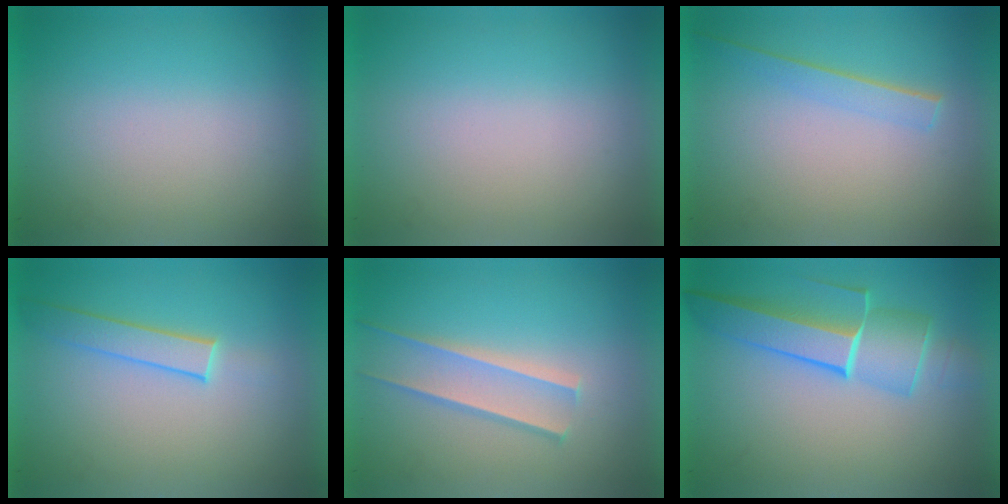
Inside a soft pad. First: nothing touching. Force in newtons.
{"total": 0.0}
{"total": 1.4}
{"total": 1.9}
{"total": 1.6}
{"total": 5.0}